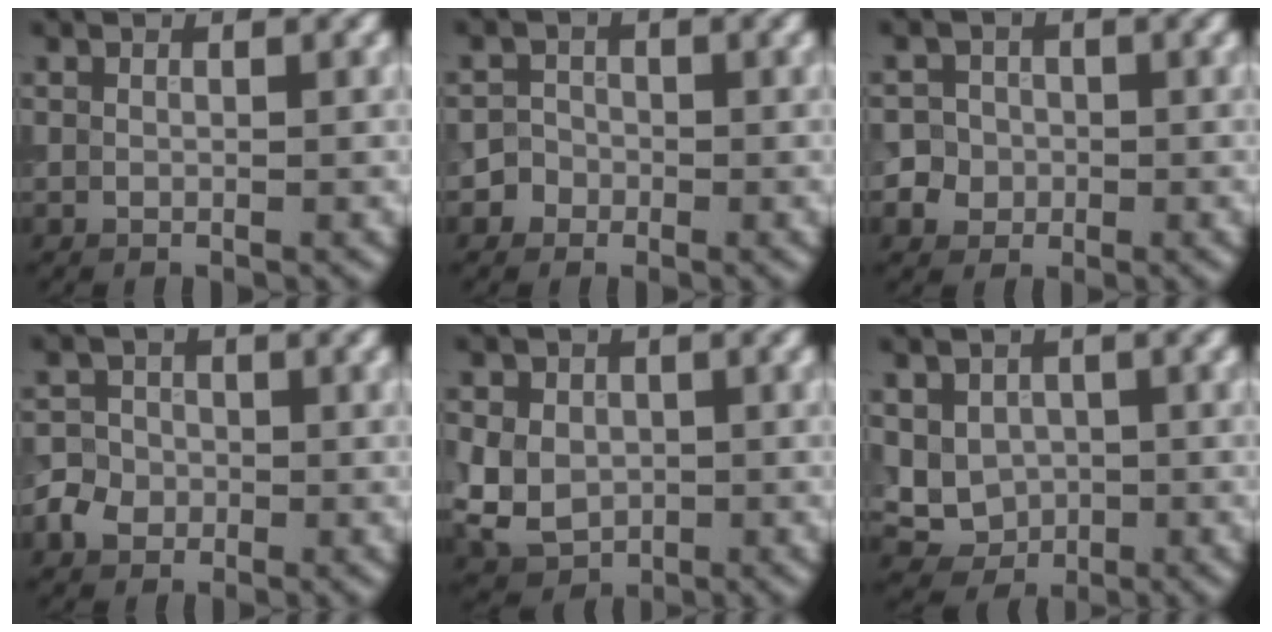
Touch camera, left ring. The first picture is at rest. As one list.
[{"total": 1.6, "force": [-0.7, 1.5, 0.0], "torque": [0.022, 0.006, -0.016]}, {"total": 4.6, "force": [-0.9, 4.4, 1.1], "torque": [0.002, 0.018, -0.032]}, {"total": 2.8, "force": [-1.0, 2.4, 0.9], "torque": [-0.009, 0.001, -0.025]}, {"total": 6.0, "force": [-0.6, 5.0, 3.4], "torque": [-0.061, 0.001, -0.027]}, {"total": 4.4, "force": [0.0, 3.9, 2.0], "torque": [-0.023, -0.001, -0.006]}]